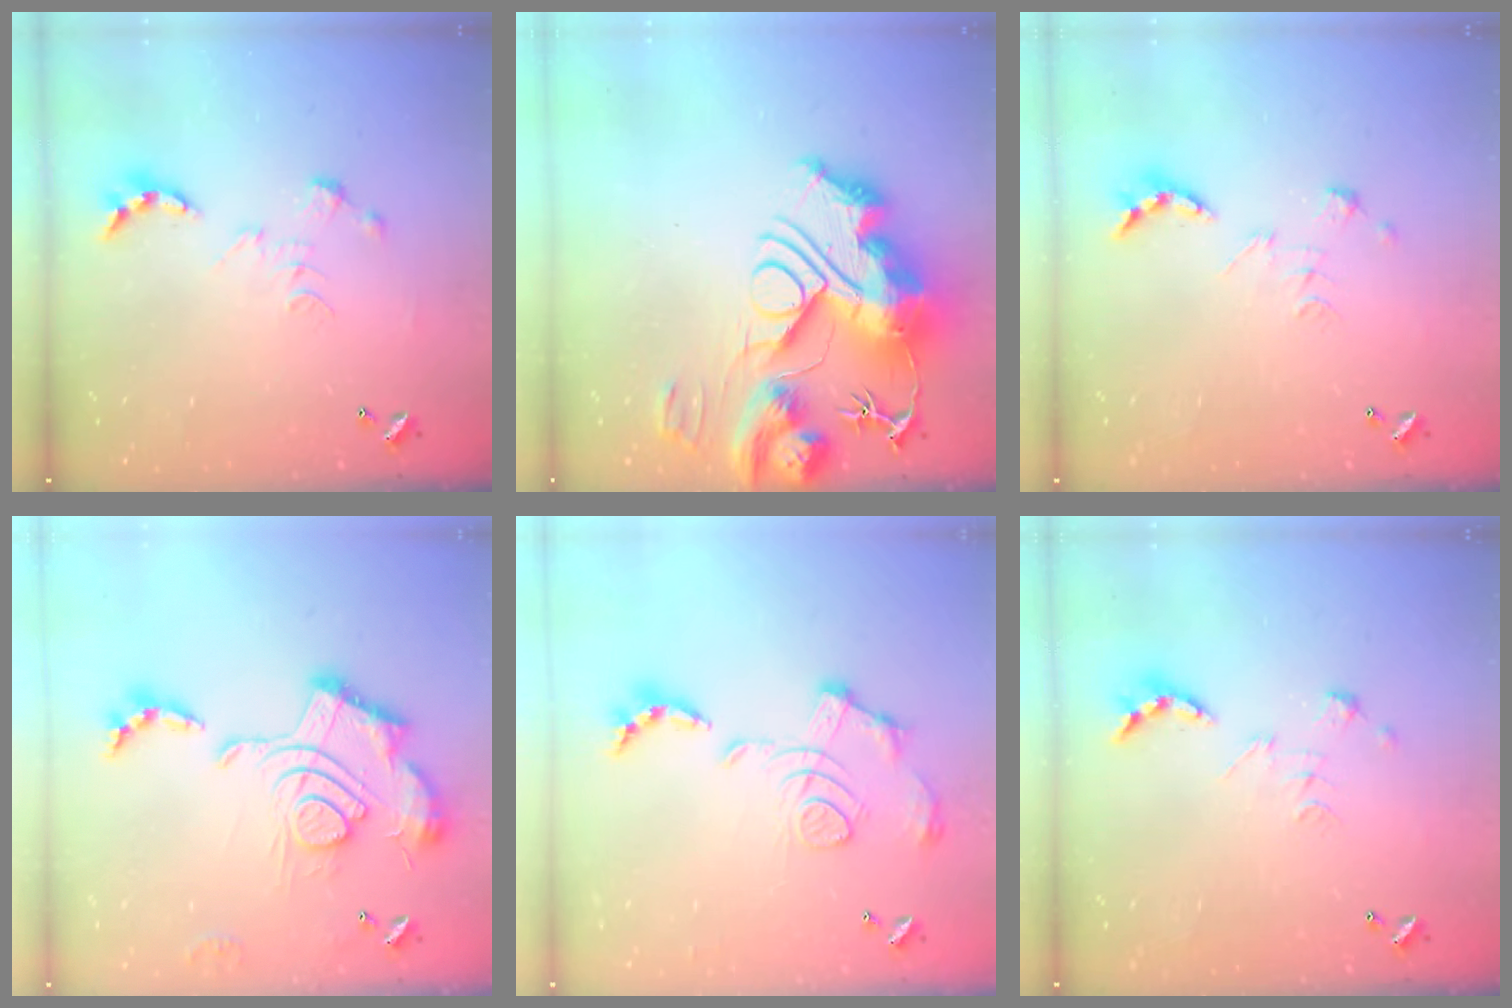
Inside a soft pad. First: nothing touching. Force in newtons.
{"total": 0.5, "press": 0.5, "slide": 0.0}
{"total": 2.7, "press": 2.2, "slide": 1.5}
{"total": 2.5, "press": 1.9, "slide": 1.7}
{"total": 1.7, "press": 1.1, "slide": 1.3}
{"total": 2.7, "press": 2.2, "slide": 1.5}